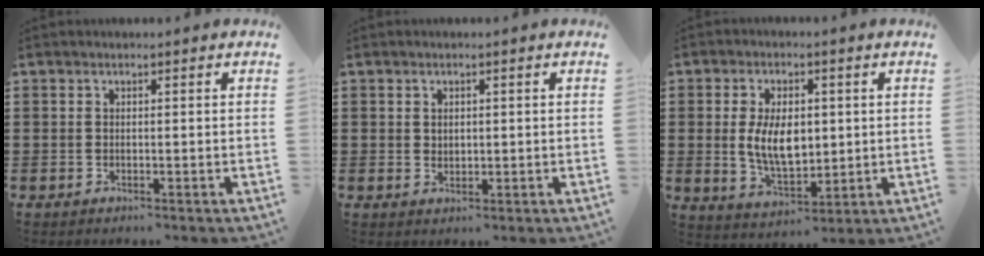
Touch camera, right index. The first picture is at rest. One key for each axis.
{"total": 1.0, "fx": 0.6, "fy": 0.8, "fz": 0.5, "tx": -0.011, "ty": 0.003, "tz": 0.011}
{"total": 8.1, "fx": 0.5, "fy": 4.6, "fz": 6.7, "tx": -0.127, "ty": 0.002, "tz": 0.003}